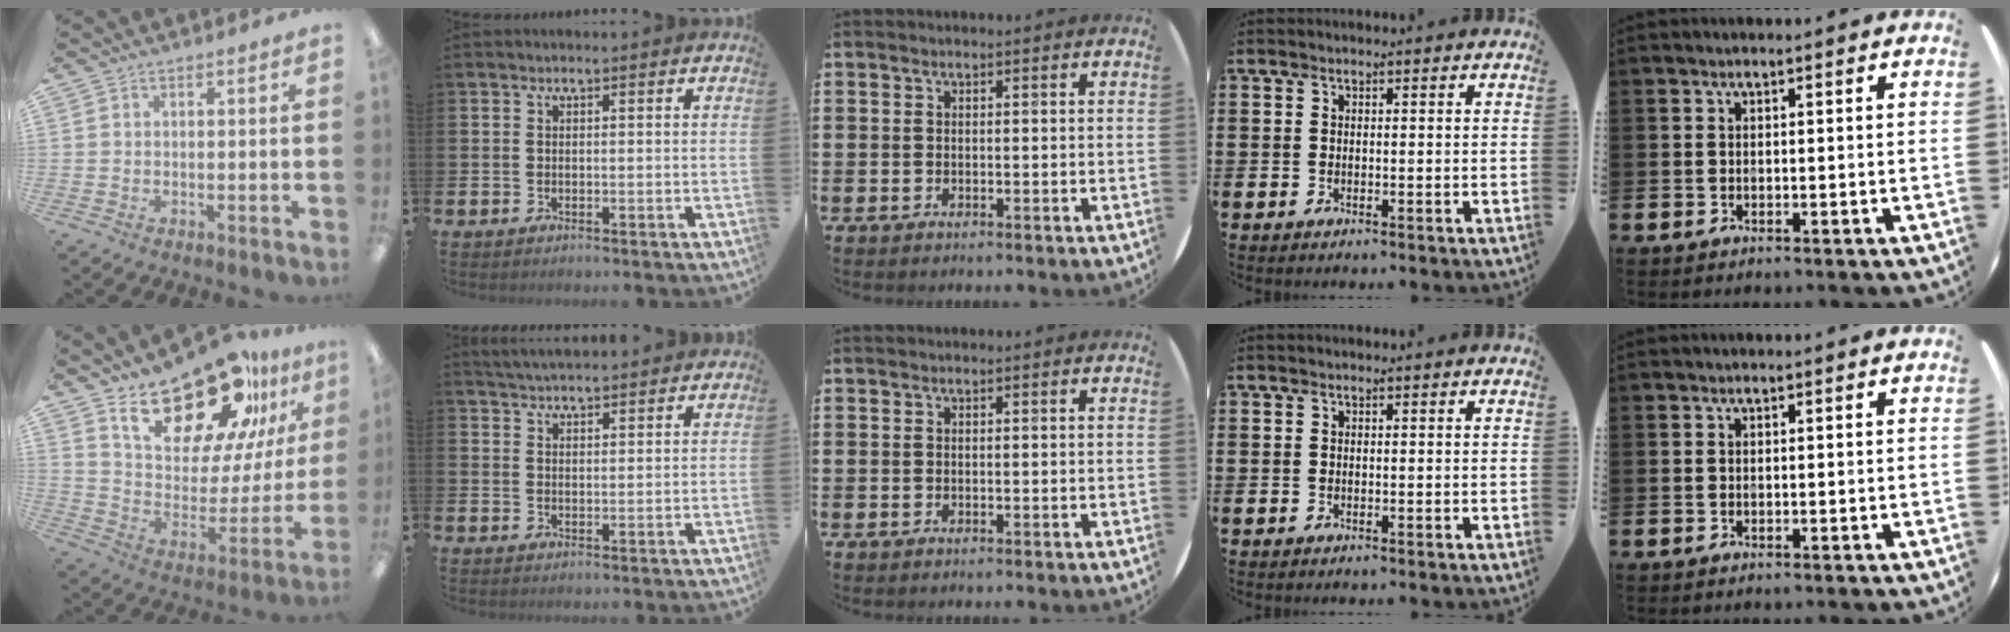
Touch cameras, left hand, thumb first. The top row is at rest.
{"thumb": {"total": 22.6, "force": [17.4, 9.2, 11.1], "torque": [-0.184, -0.115, 0.302]}, "index": {"total": 3.8, "force": [3.7, 0.3, 0.3], "torque": [-0.012, -0.016, 0.069]}}